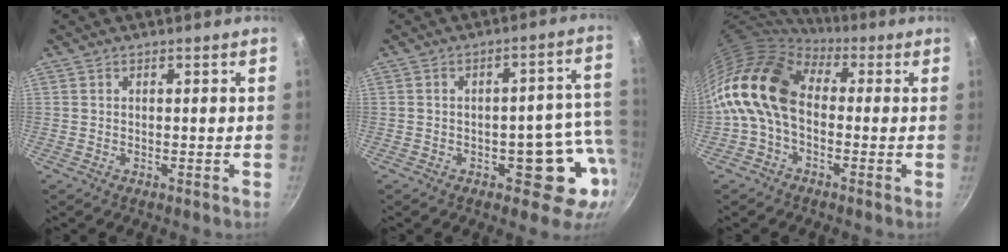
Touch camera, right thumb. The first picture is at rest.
{"total": 11.7, "force": [-3.6, 6.4, 9.1], "torque": [-0.043, 0.036, -0.038]}
{"total": 14.3, "force": [0.0, 9.7, 10.5], "torque": [-0.185, 0.030, -0.021]}